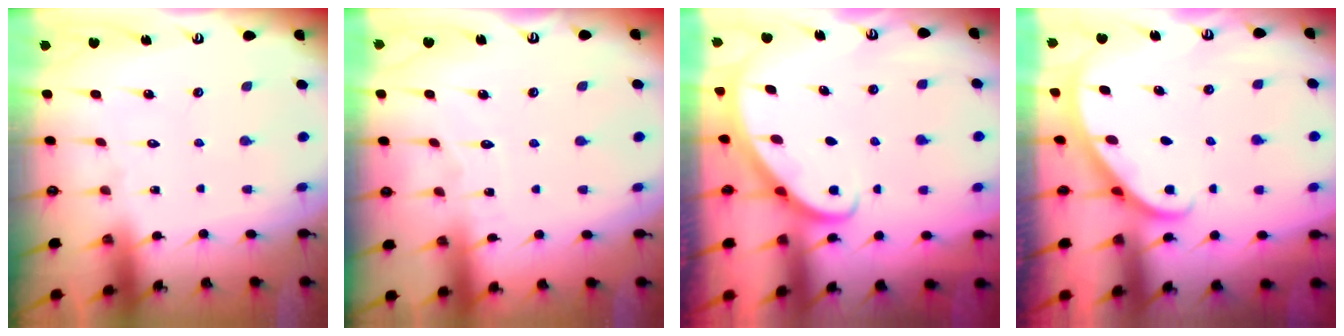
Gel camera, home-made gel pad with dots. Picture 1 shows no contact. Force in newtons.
{"total": 3.3, "press": 3.3, "slide": 0.1}
{"total": 2.7, "press": 2.7, "slide": 0.2}
{"total": 2.2, "press": 2.2, "slide": 0.1}